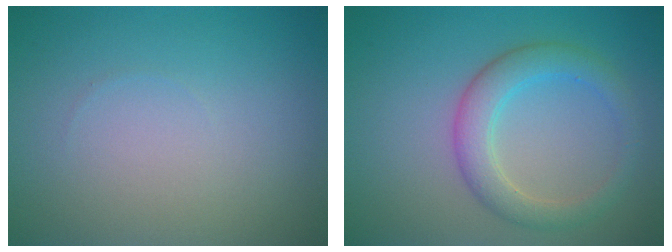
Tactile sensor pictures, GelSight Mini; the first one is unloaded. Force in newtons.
{"total": 3.7, "press": 3.7, "slide": 0.1}